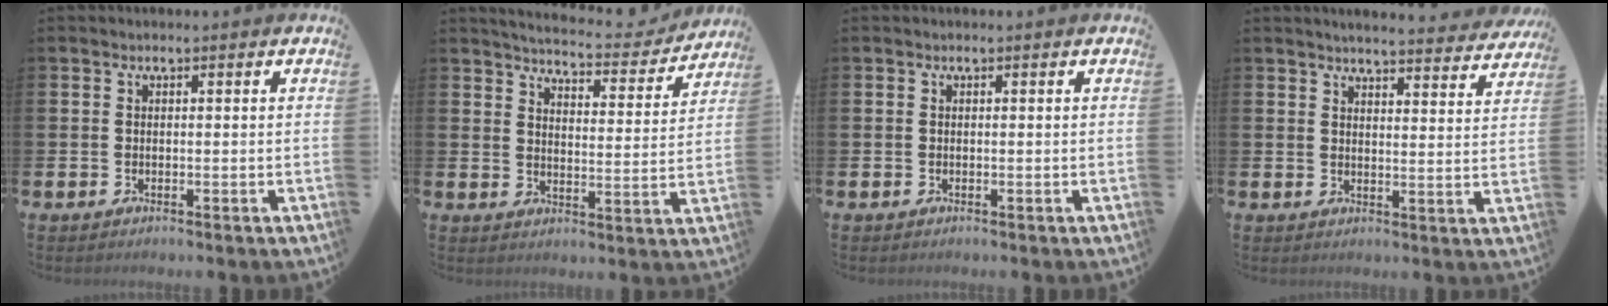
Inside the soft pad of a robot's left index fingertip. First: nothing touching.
{"total": 5.4, "force": [5.3, 0.6, 1.0], "torque": [-0.027, -0.044, 0.086]}
{"total": 0.0}
{"total": 4.6, "force": [4.5, 0.1, 0.8], "torque": [-0.017, -0.033, 0.077]}